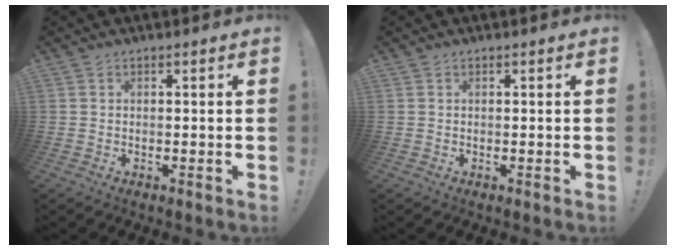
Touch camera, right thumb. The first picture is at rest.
{"total": 0.0}